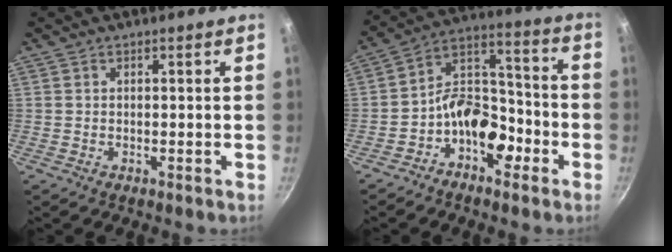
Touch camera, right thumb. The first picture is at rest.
{"total": 11.7, "force": [-5.4, 7.4, 7.3], "torque": [-0.075, 0.073, -0.104]}